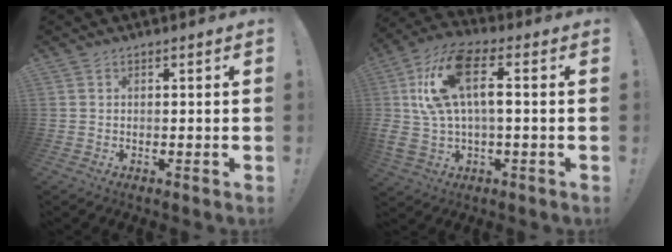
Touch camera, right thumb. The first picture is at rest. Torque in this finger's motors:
{"motor_torque": [2.34, 2.42, 0.40, 0.21, 0.55]}